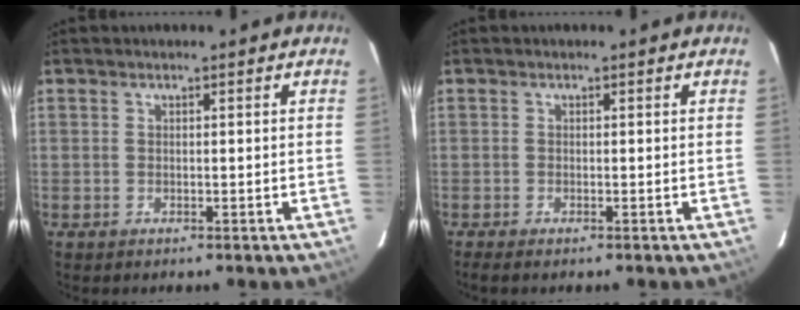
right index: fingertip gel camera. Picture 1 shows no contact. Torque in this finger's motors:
{"motor_torque": [0.02, 0.04, 0.10, 0.01]}